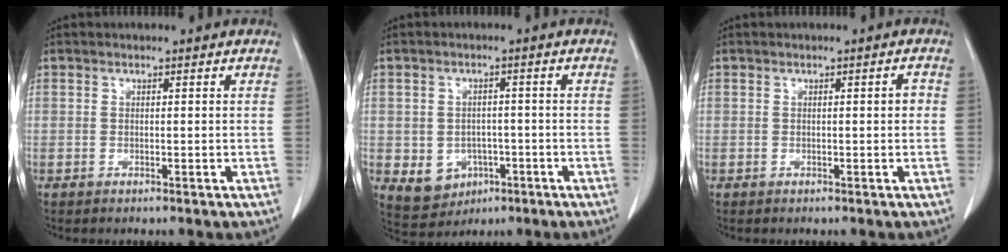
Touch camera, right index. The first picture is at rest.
{"total": 6.1, "force": [-1.8, 5.4, 2.2], "torque": [-0.032, 0.006, -0.010]}
{"total": 1.2, "force": [0.0, 0.3, 1.1], "torque": [-0.013, 0.003, 0.000]}